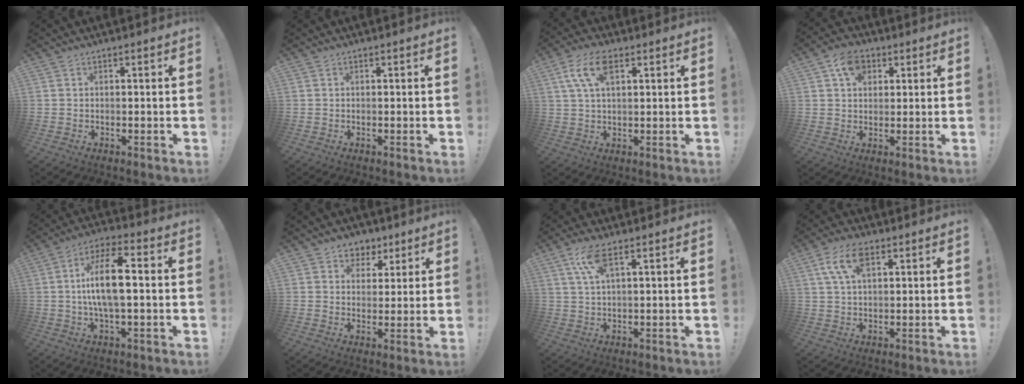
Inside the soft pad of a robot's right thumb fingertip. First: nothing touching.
{"total": 0.0}
{"total": 9.4, "force": [3.8, 4.4, 7.3], "torque": [-0.140, 0.005, 0.072]}
{"total": 8.0, "force": [3.8, 5.9, 3.9], "torque": [-0.061, -0.004, 0.072]}
{"total": 13.1, "force": [0.3, 4.6, 12.2], "torque": [-0.220, 0.006, -0.001]}
{"total": 6.1, "force": [3.0, 5.3, 0.7], "torque": [-0.001, -0.021, 0.060]}
{"total": 6.6, "force": [3.3, 1.7, 5.4], "torque": [-0.102, -0.002, 0.059]}
{"total": 8.8, "force": [3.9, 4.4, 6.5], "torque": [-0.121, 0.000, 0.071]}